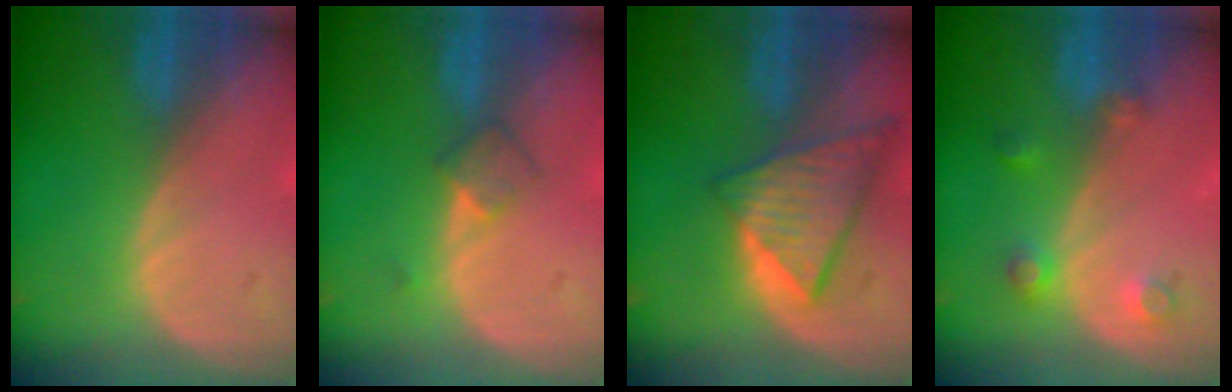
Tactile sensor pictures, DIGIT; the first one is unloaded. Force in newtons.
{"total": 2.7, "press": 2.4, "slide": 1.1}
{"total": 9.0, "press": 7.9, "slide": 4.4}
{"total": 3.5, "press": 3.1, "slide": 1.6}